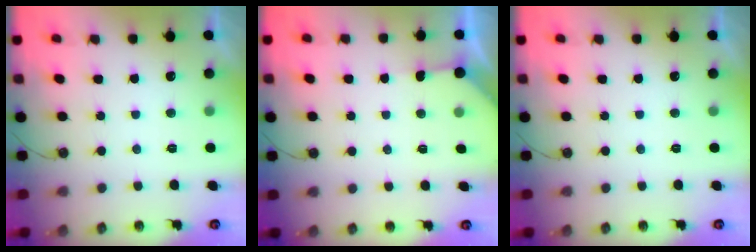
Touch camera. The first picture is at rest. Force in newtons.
{"total": 3.5, "press": 3.5, "slide": 0.3}
{"total": 0.0}